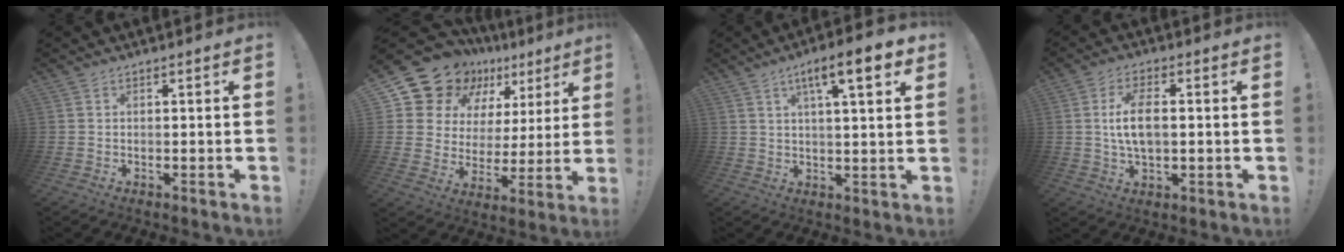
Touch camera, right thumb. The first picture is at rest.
{"total": 16.8, "force": [13.1, 9.1, 5.3], "torque": [-0.106, -0.096, 0.259]}
{"total": 10.4, "force": [4.9, 1.9, 9.0], "torque": [-0.129, -0.017, 0.071]}
{"total": 9.1, "force": [0.5, 4.8, 7.7], "torque": [-0.143, 0.002, 0.007]}